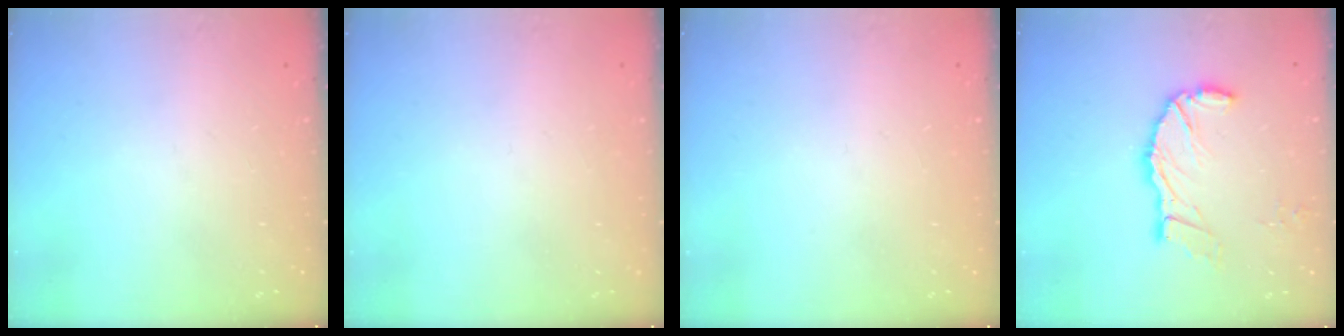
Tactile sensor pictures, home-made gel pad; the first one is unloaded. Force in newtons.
{"total": 0.0}
{"total": 0.0}
{"total": 12.5, "press": 12.3, "slide": 1.8}